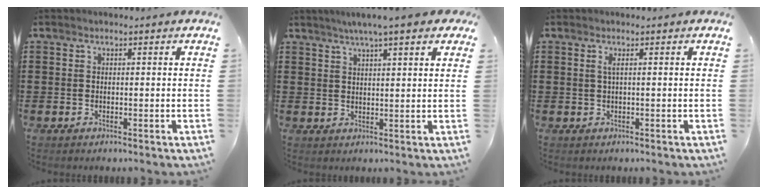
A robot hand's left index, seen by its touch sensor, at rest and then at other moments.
{"total": 4.6, "force": [3.5, 0.4, 2.9], "torque": [-0.065, 0.003, 0.062]}
{"total": 1.1, "force": [0.3, 0.0, 1.1], "torque": [-0.021, 0.000, 0.004]}